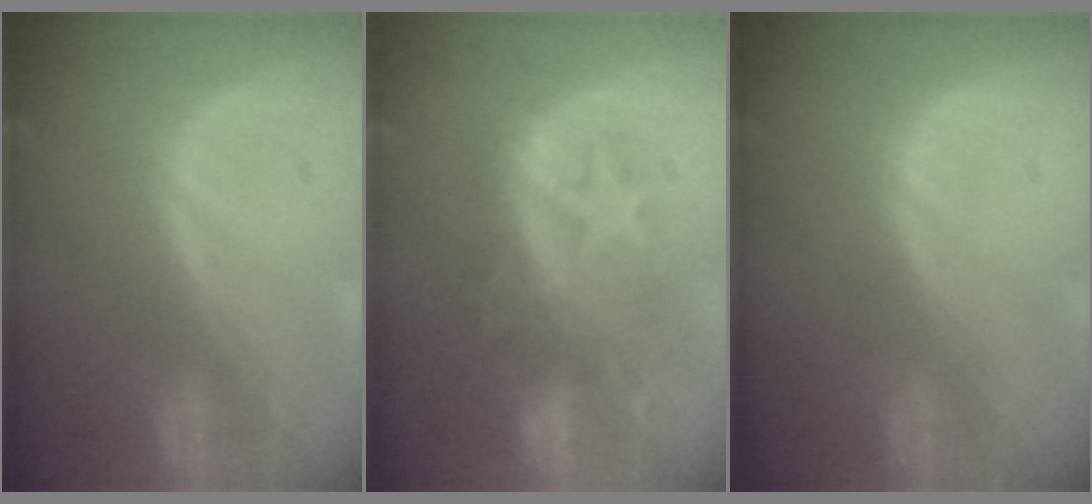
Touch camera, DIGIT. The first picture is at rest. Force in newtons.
{"total": 9.8, "press": 9.1, "slide": 3.5}
{"total": 0.0}